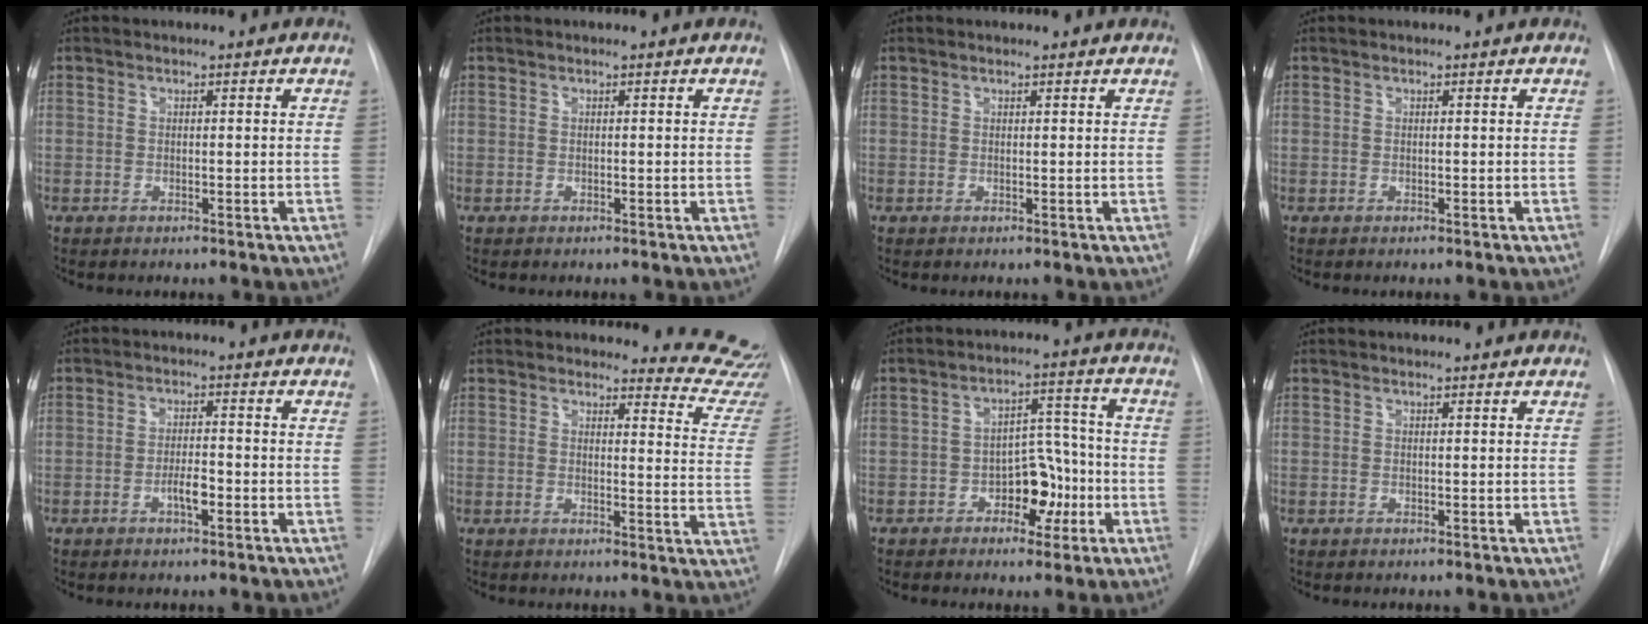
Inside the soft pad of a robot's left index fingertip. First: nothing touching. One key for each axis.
{"total": 0.0}
{"total": 1.8, "fx": 1.7, "fy": 0.3, "fz": 0.3, "tx": -0.012, "ty": 0.013, "tz": 0.018}
{"total": 0.0}
{"total": 2.9, "fx": -1.2, "fy": 0.7, "fz": 2.6, "tx": -0.044, "ty": 0.002, "tz": -0.021}
{"total": 11.4, "fx": 11.4, "fy": 0.9, "fz": -0.4, "tx": 0.040, "ty": -0.121, "tz": 0.086}
{"total": 7.0, "fx": -2.7, "fy": 4.1, "fz": 4.9, "tx": -0.066, "ty": 0.024, "tz": -0.039}
{"total": 1.1, "fx": 1.1, "fy": 0.1, "fz": 0.1, "tx": -0.008, "ty": 0.011, "tz": 0.014}